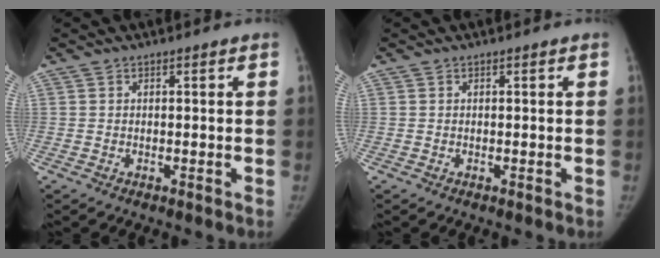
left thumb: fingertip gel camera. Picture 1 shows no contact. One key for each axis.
{"total": 0.0}